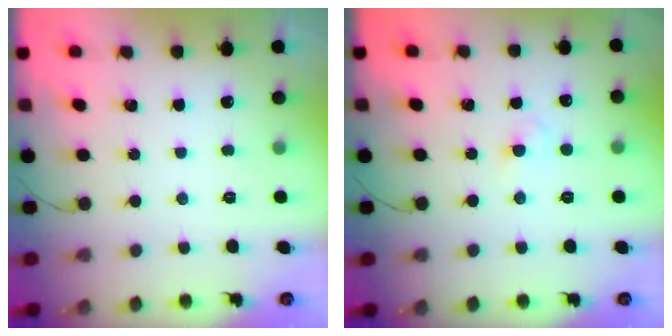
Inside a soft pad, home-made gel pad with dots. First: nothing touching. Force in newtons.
{"total": 2.5, "press": 2.3, "slide": 1.0}